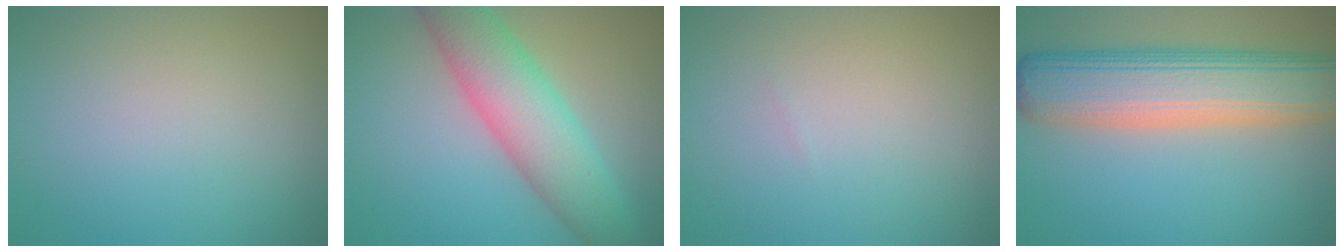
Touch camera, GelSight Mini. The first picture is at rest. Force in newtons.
{"total": 7.6, "press": 7.6, "slide": 0.2}
{"total": 0.0}
{"total": 10.6, "press": 10.5, "slide": 0.8}